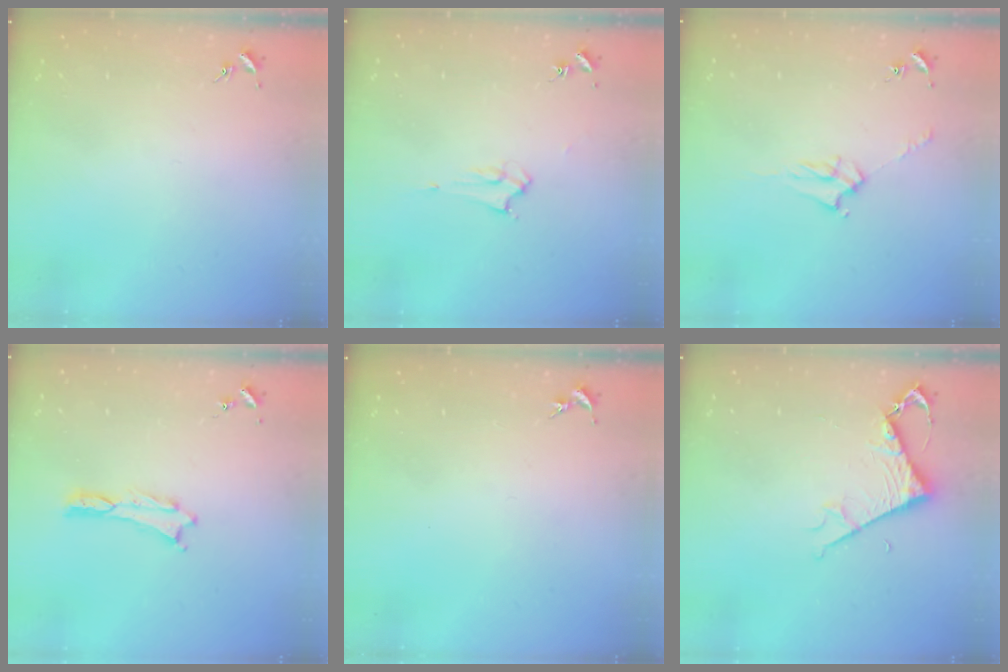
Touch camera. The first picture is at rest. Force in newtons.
{"total": 2.1, "press": 2.1, "slide": 0.2}
{"total": 4.2, "press": 4.2, "slide": 0.6}
{"total": 0.0}
{"total": 0.0}
{"total": 5.3, "press": 5.2, "slide": 0.5}